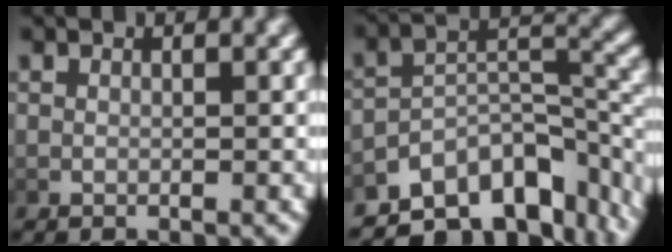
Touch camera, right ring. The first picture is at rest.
{"total": 11.6, "force": [-6.5, 6.6, 7.1], "torque": [-0.098, -0.020, -0.093]}